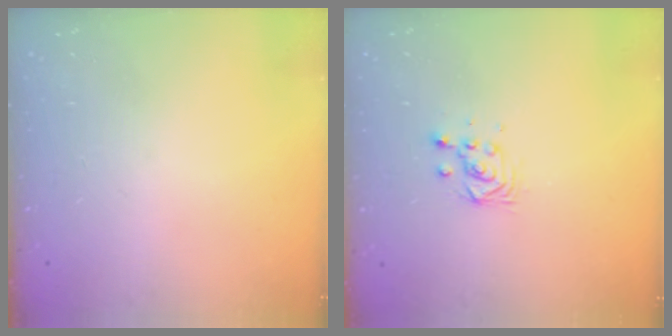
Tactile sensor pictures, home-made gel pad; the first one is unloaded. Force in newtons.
{"total": 3.9, "press": 3.9, "slide": 0.2}